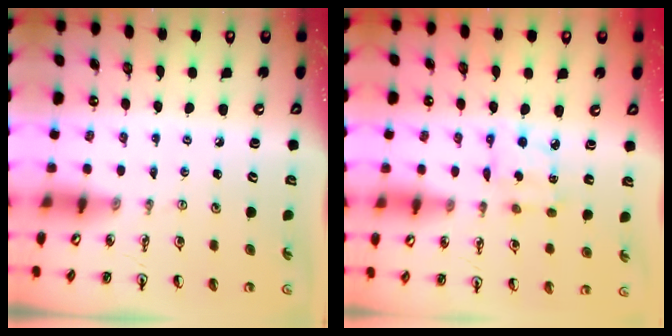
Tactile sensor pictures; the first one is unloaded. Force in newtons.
{"total": 3.8, "press": 3.8, "slide": 0.2}